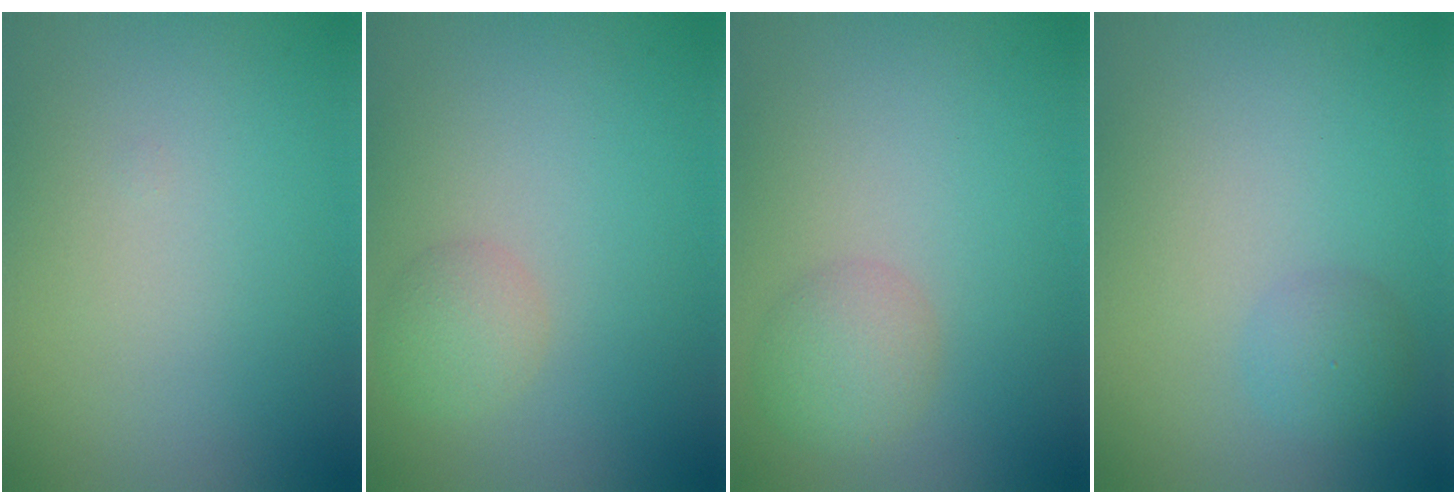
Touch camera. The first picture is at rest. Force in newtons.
{"total": 2.1, "press": 2.1, "slide": 0.1}
{"total": 2.8, "press": 2.8, "slide": 0.1}
{"total": 1.9, "press": 1.9, "slide": 0.1}